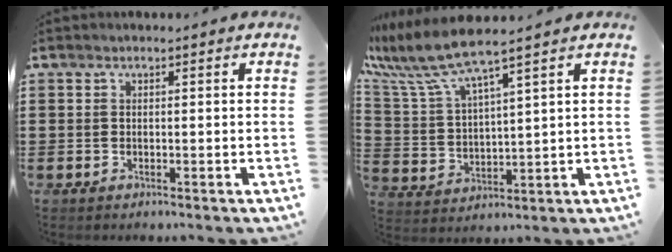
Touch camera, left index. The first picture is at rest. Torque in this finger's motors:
{"motor_torque": [2.14, 0.00, 0.91, 0.21]}